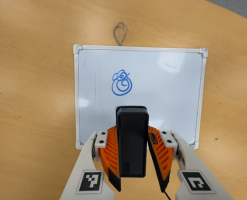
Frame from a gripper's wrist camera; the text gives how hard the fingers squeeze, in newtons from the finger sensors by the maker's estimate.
{"total": 6.3, "left": 5.1, "right": 7.5}